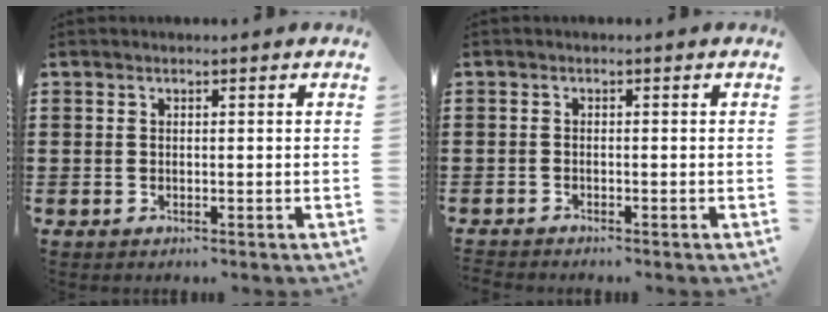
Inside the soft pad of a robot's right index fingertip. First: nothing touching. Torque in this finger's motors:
{"motor_torque": [-1.34, 0.80, -1.05, -0.21]}